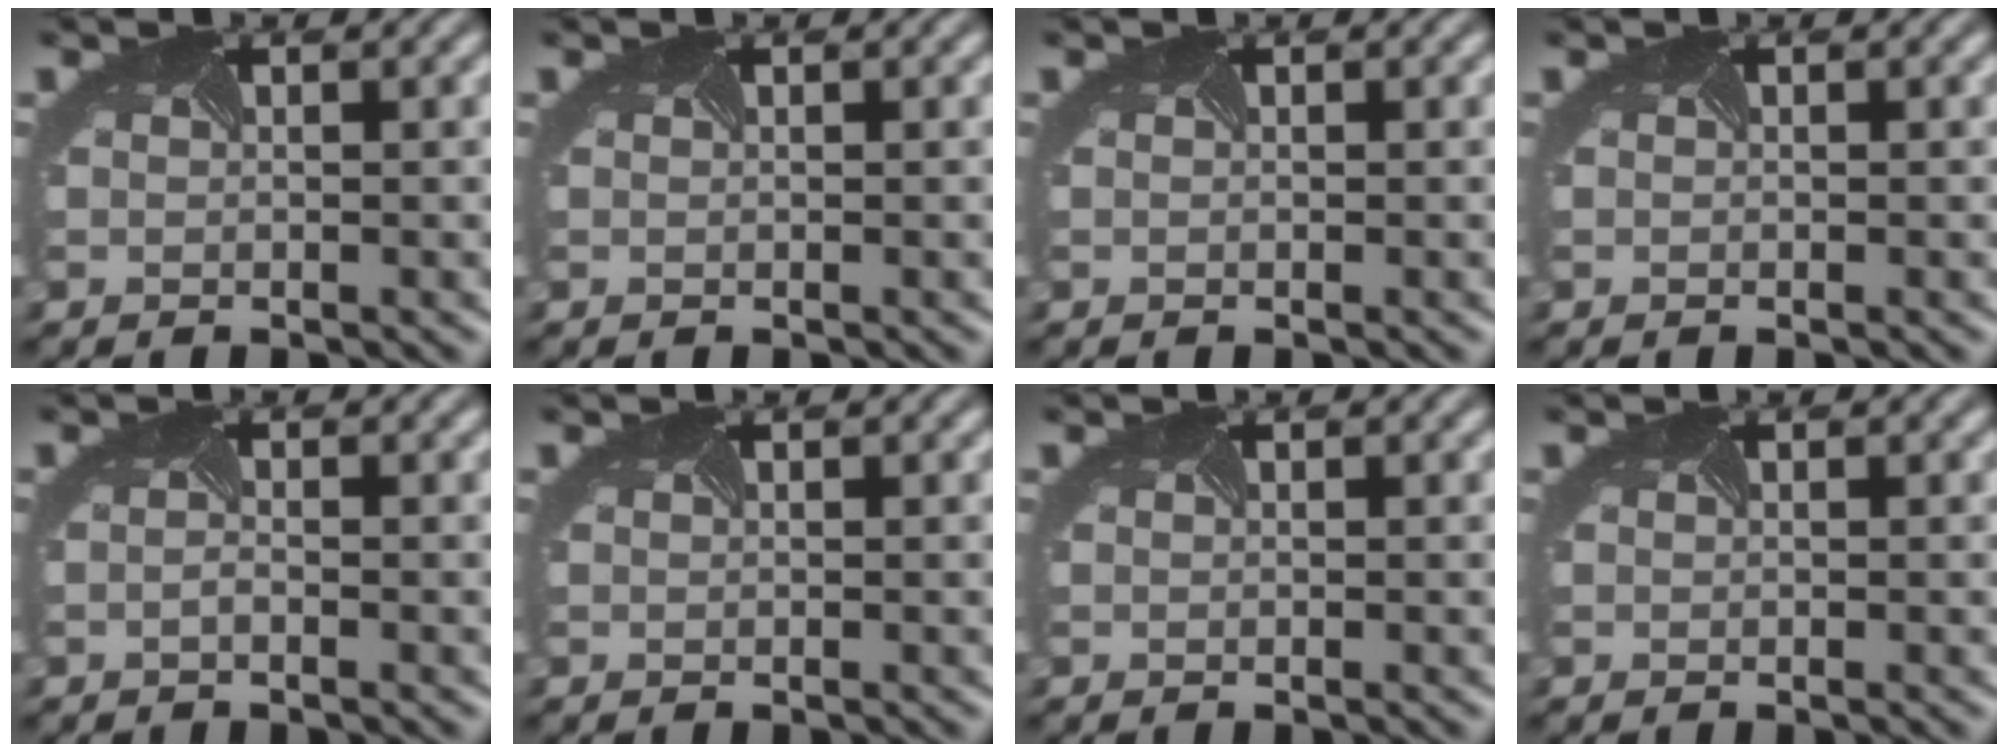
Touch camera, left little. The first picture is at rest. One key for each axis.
{"total": 0.0}
{"total": 0.0}
{"total": 0.0}
{"total": 1.0, "fx": -1.0, "fy": -0.4, "fz": -0.1, "tx": -0.006, "ty": -0.007, "tz": -0.014}
{"total": 0.0}
{"total": 0.0}
{"total": 0.0}